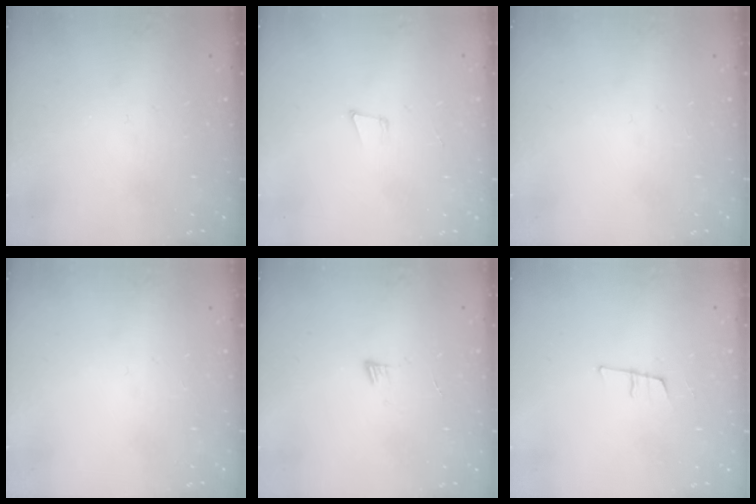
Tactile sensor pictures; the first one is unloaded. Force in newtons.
{"total": 4.2, "press": 3.2, "slide": 2.7}
{"total": 0.0}
{"total": 0.0}
{"total": 3.5, "press": 3.4, "slide": 0.4}
{"total": 7.6, "press": 7.0, "slide": 3.0}